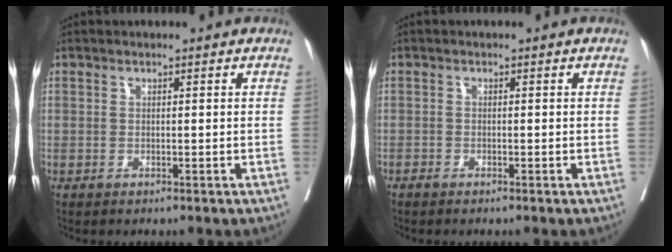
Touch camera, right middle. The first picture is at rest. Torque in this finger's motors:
{"motor_torque": [-0.14, 0.00, -0.04, -0.01]}